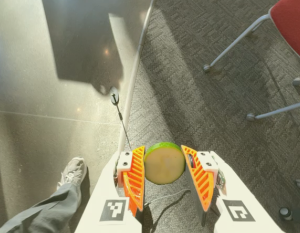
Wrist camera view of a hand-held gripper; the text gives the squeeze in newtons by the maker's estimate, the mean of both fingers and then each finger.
{"total": 11.5, "left": 11.9, "right": 11.1}